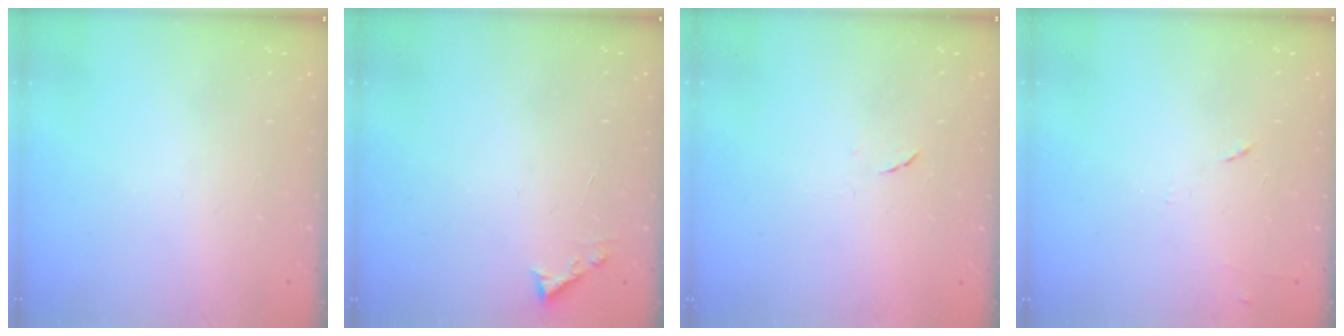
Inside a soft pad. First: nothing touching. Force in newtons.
{"total": 3.6, "press": 3.6, "slide": 0.5}
{"total": 4.8, "press": 4.8, "slide": 0.5}
{"total": 4.3, "press": 4.3, "slide": 0.6}